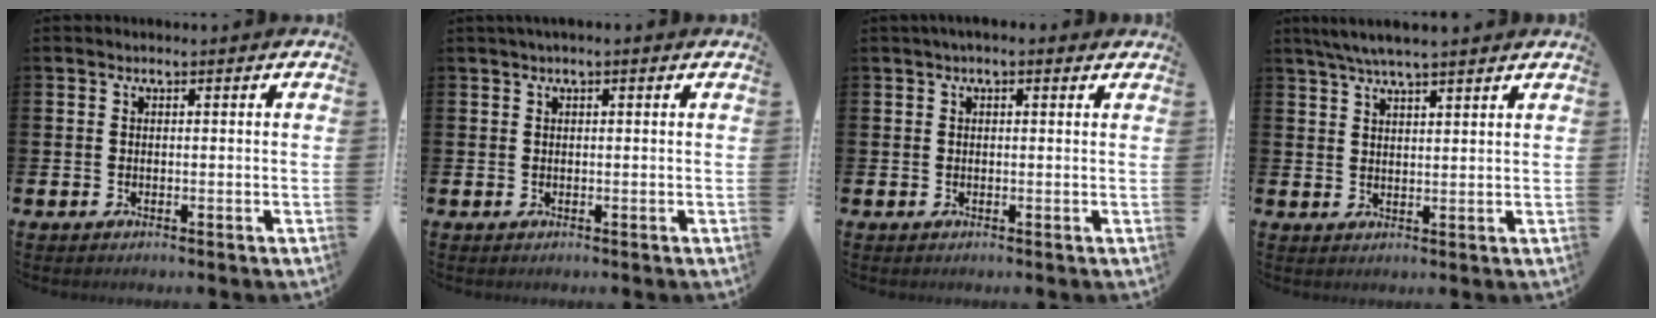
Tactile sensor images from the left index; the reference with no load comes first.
{"total": 0.7, "force": [0.4, 0.0, 0.6], "torque": [-0.010, 0.001, 0.008]}
{"total": 1.1, "force": [0.8, 0.3, 0.7], "torque": [-0.014, 0.004, 0.013]}
{"total": 5.0, "force": [4.5, 0.2, 2.1], "torque": [-0.053, -0.008, 0.081]}